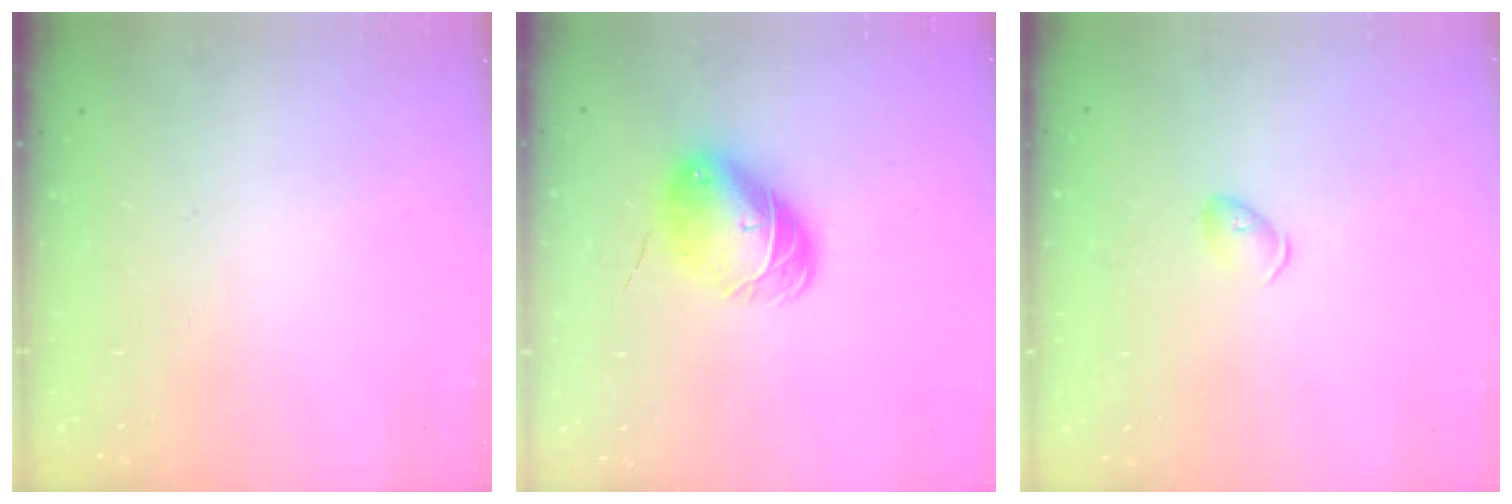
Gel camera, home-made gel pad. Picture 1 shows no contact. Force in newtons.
{"total": 8.5, "press": 8.5, "slide": 0.7}
{"total": 3.8, "press": 3.7, "slide": 0.8}